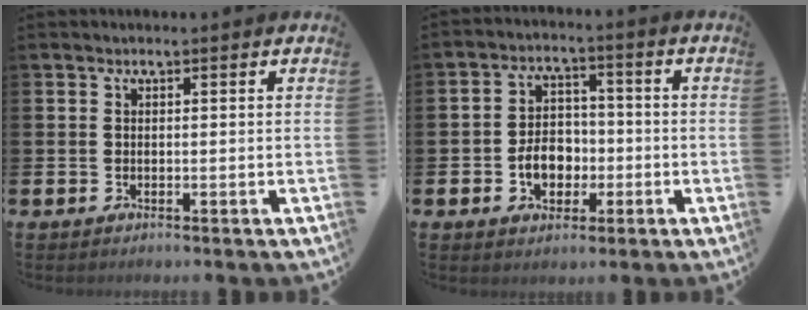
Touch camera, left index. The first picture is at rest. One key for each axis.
{"total": 5.4, "fx": -1.7, "fy": 4.1, "fz": 3.2, "tx": -0.043, "ty": 0.004, "tz": -0.037}